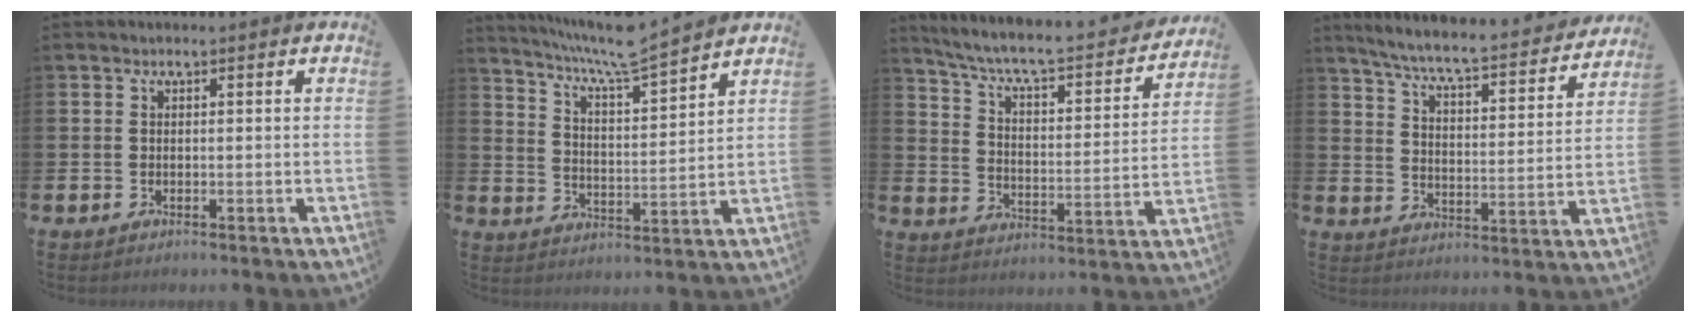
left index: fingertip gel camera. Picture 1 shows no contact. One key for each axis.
{"total": 7.5, "fx": 7.1, "fy": 0.0, "fz": 2.5, "tx": -0.076, "ty": -0.045, "tz": 0.124}
{"total": 6.0, "fx": 5.8, "fy": 0.1, "fz": 1.7, "tx": -0.050, "ty": -0.040, "tz": 0.100}
{"total": 6.3, "fx": 5.7, "fy": 0.4, "fz": 2.6, "tx": -0.082, "ty": -0.045, "tz": 0.092}